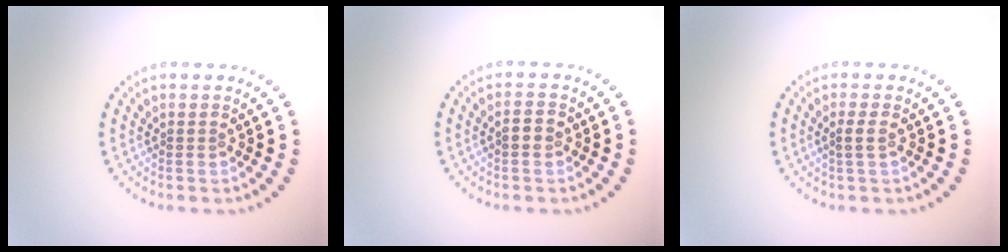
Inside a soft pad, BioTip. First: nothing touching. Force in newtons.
{"total": 1.5, "press": 1.4, "slide": 0.3}
{"total": 1.0, "press": 0.9, "slide": 0.5}